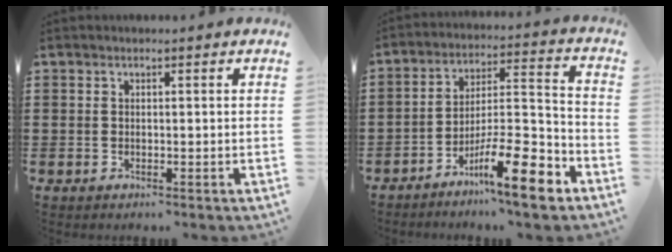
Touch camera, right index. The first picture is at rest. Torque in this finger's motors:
{"motor_torque": [0.10, 0.01, -0.33, -0.17]}